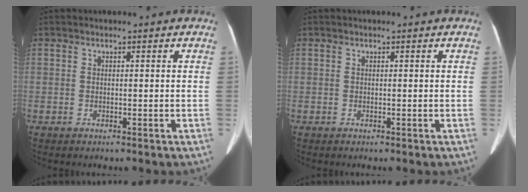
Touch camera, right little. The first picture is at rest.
{"total": 0.0}